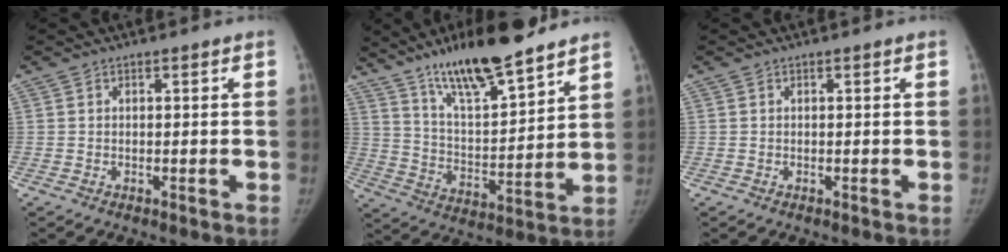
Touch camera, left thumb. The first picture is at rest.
{"total": 18.4, "force": [13.8, 3.7, 11.6], "torque": [-0.173, -0.073, 0.245]}
{"total": 0.0}